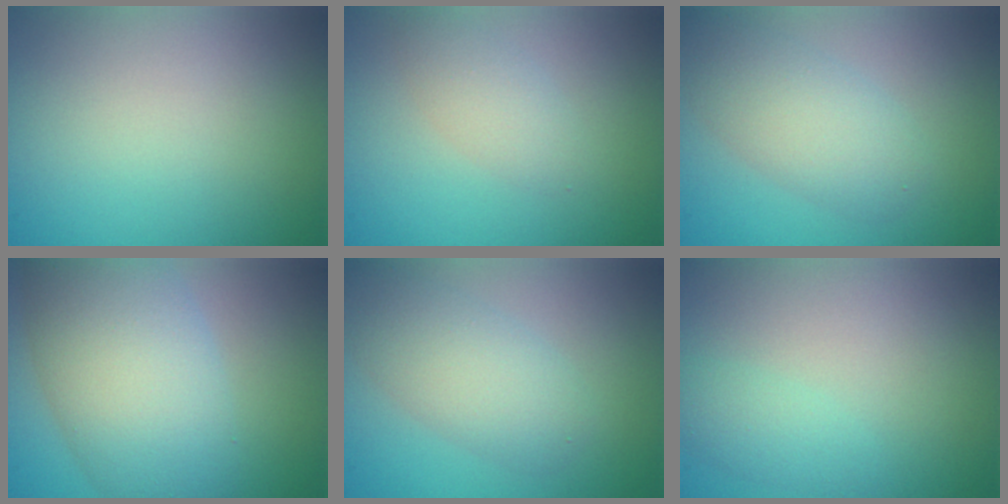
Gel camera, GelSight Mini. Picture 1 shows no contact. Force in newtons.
{"total": 2.0, "press": 2.0, "slide": 0.1}
{"total": 4.3, "press": 4.3, "slide": 0.1}
{"total": 10.2, "press": 10.2, "slide": 0.1}
{"total": 4.3, "press": 4.3, "slide": 0.1}
{"total": 1.7, "press": 1.7, "slide": 0.1}